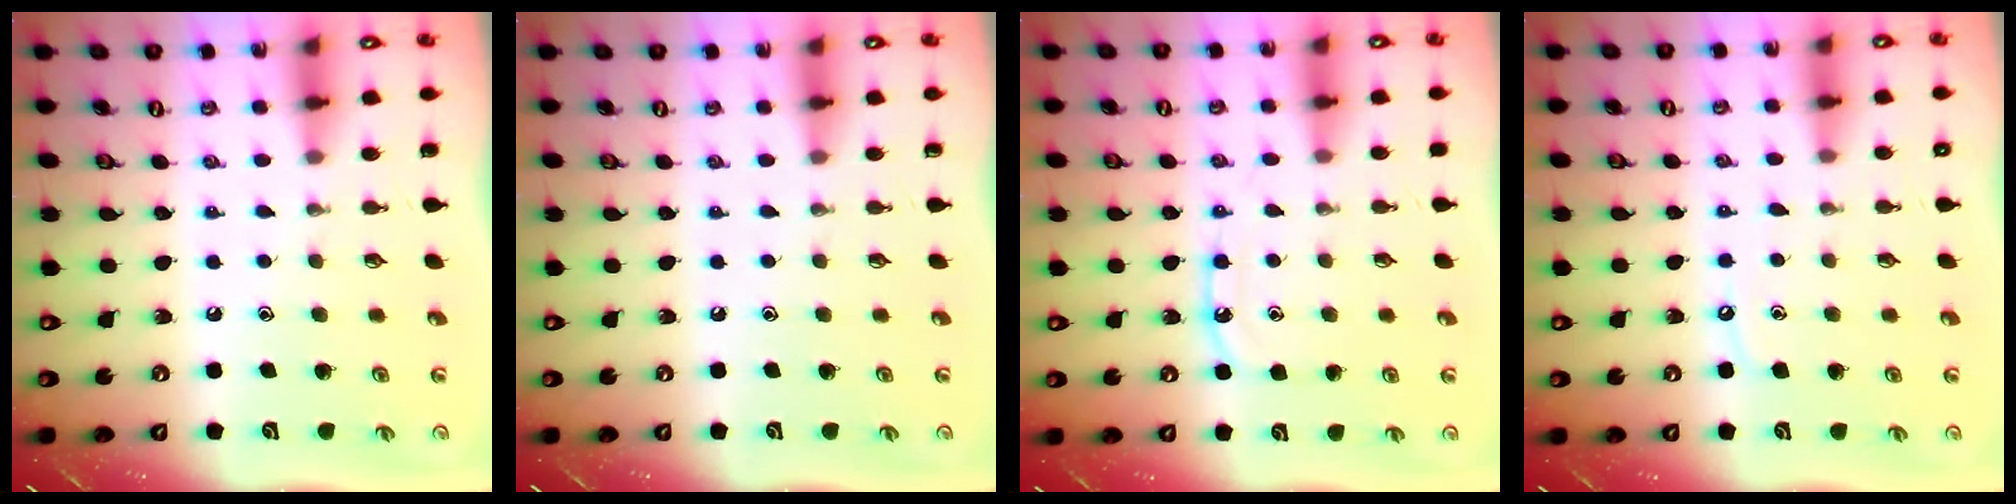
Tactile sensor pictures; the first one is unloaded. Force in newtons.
{"total": 0.0}
{"total": 8.2, "press": 8.1, "slide": 0.9}
{"total": 5.8, "press": 5.8, "slide": 0.8}